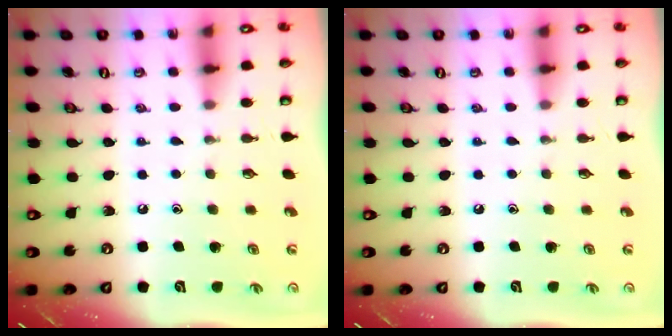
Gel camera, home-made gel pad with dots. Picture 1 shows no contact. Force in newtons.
{"total": 0.0}